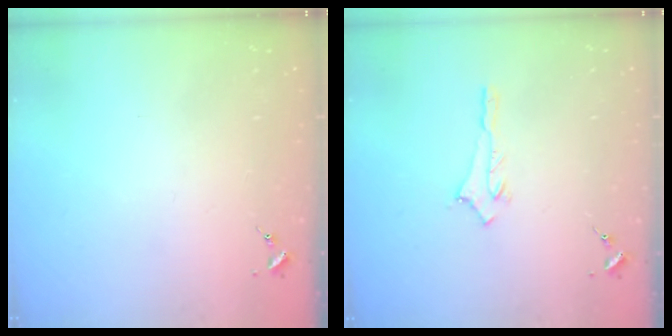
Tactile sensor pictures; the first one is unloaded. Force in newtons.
{"total": 2.9, "press": 2.9, "slide": 0.2}